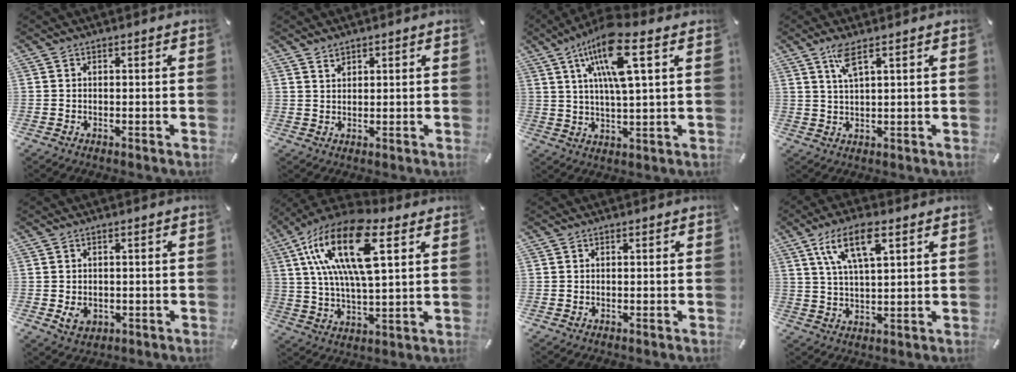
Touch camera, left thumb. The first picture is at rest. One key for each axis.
{"total": 1.8, "fx": 1.5, "fy": 1.0, "fz": 0.3, "tx": 0.001, "ty": -0.005, "tz": 0.028}
{"total": 13.6, "fx": 6.3, "fy": 3.0, "fz": 11.7, "tx": -0.224, "ty": -0.007, "tz": 0.102}
{"total": 4.9, "fx": 2.9, "fy": 0.8, "fz": 3.9, "tx": -0.086, "ty": 0.003, "tz": 0.049}
{"total": 3.6, "fx": -0.5, "fy": 3.0, "fz": 1.9, "tx": -0.030, "ty": -0.007, "tz": -0.011}
{"total": 20.7, "fx": 9.0, "fy": 8.1, "fz": 16.8, "tx": -0.343, "ty": -0.017, "tz": 0.147}
{"total": 0.0}
{"total": 10.7, "fx": 5.4, "fy": 3.9, "fz": 8.4, "tx": -0.171, "ty": 0.004, "tz": 0.094}